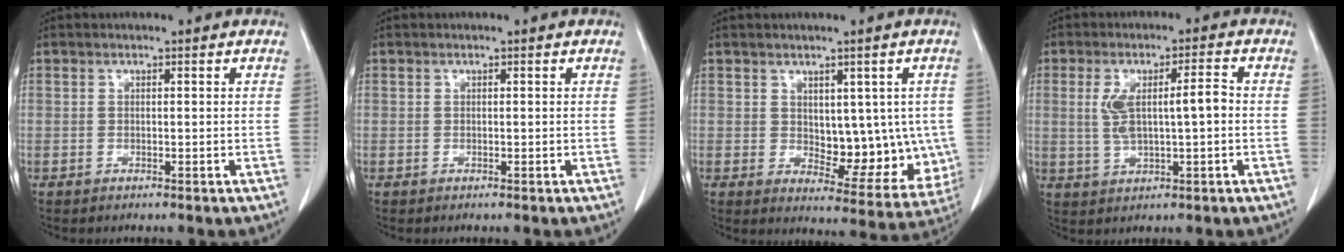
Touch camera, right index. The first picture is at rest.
{"total": 0.0}
{"total": 10.8, "force": [0.5, 5.9, 9.0], "torque": [-0.101, 0.000, 0.027]}
{"total": 7.2, "force": [0.2, 1.8, 6.9], "torque": [-0.139, 0.018, 0.012]}